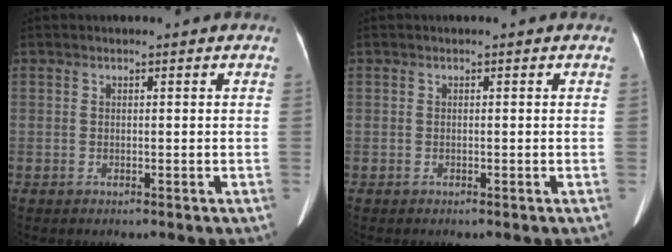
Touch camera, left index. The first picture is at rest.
{"total": 0.0}